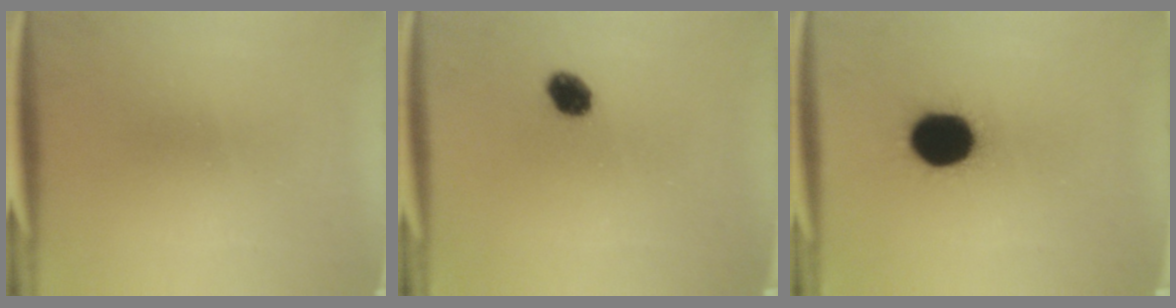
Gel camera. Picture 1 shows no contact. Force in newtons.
{"total": 4.5}
{"total": 16.3}